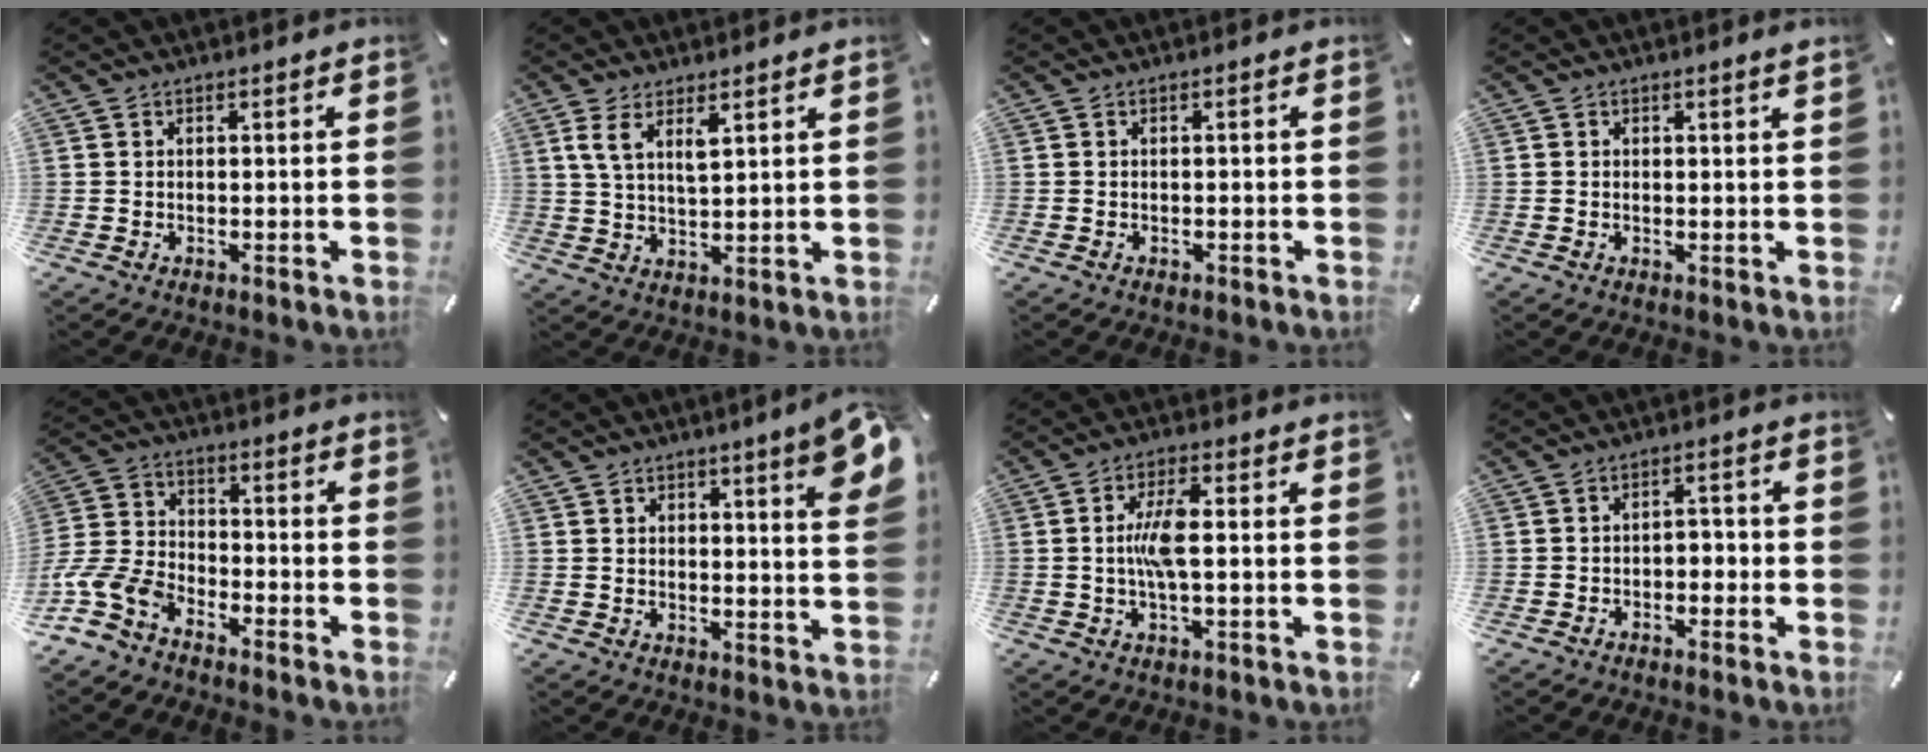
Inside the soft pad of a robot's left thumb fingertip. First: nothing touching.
{"total": 6.1, "force": [3.7, 2.3, 4.3], "torque": [-0.093, -0.012, 0.063]}
{"total": 0.6, "force": [-0.4, 0.4, 0.3], "torque": [-0.005, 0.002, -0.009]}
{"total": 0.6, "force": [0.3, 0.1, 0.5], "torque": [-0.008, 0.000, 0.005]}
{"total": 10.3, "force": [-7.3, 6.0, 4.1], "torque": [-0.103, 0.024, -0.145]}
{"total": 6.5, "force": [3.9, 1.6, 5.0], "torque": [-0.070, -0.015, 0.064]}
{"total": 7.4, "force": [0.1, 2.3, 7.1], "torque": [-0.153, -0.001, -0.007]}
{"total": 2.9, "force": [-2.0, 1.8, 1.2], "torque": [-0.021, 0.015, -0.040]}